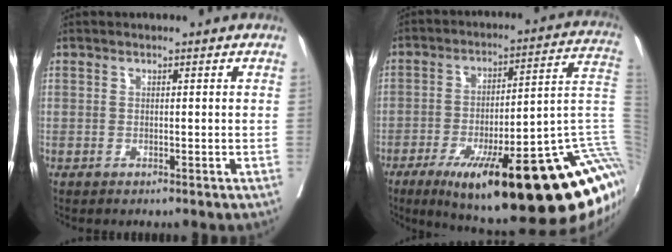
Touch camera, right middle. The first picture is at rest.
{"total": 33.3, "force": [-13.9, 5.3, 29.8], "torque": [-0.286, 0.009, -0.197]}